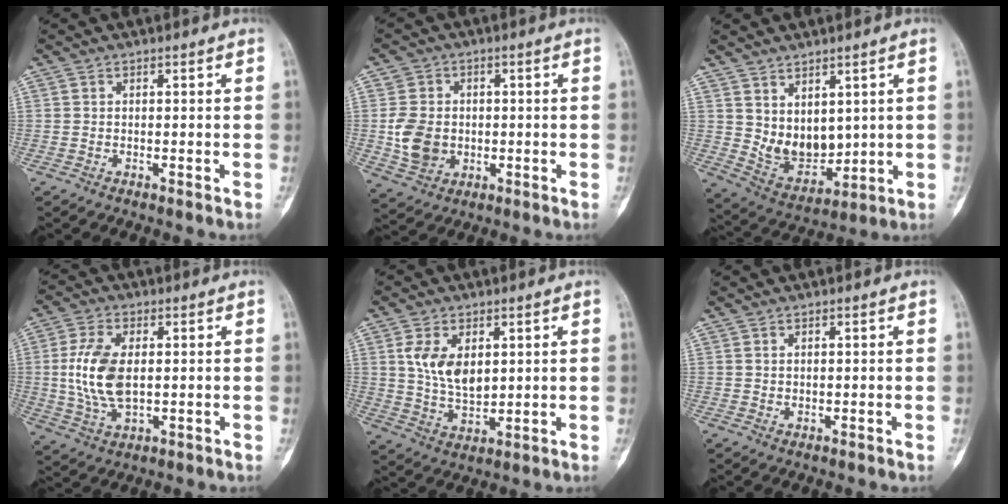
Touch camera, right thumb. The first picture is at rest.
{"total": 8.7, "force": [-0.5, 7.2, 4.7], "torque": [-0.064, -0.002, -0.002]}
{"total": 9.2, "force": [2.2, 6.1, 6.6], "torque": [-0.073, -0.034, 0.069]}
{"total": 11.2, "force": [0.7, 6.1, 9.4], "torque": [-0.194, -0.006, 0.018]}
{"total": 9.1, "force": [2.6, 5.4, 6.8], "torque": [-0.109, -0.014, 0.060]}
{"total": 0.7, "force": [0.4, 0.5, 0.4], "torque": [0.002, -0.005, 0.007]}